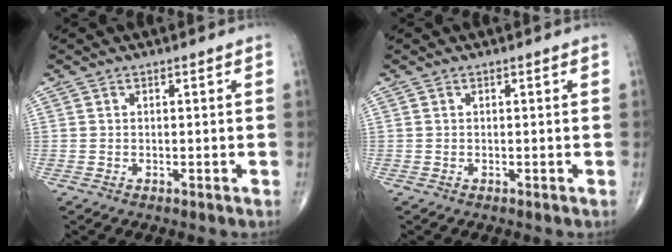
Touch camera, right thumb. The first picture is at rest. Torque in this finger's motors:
{"motor_torque": [-0.01, 0.01, 0.00, 0.00, 0.00]}